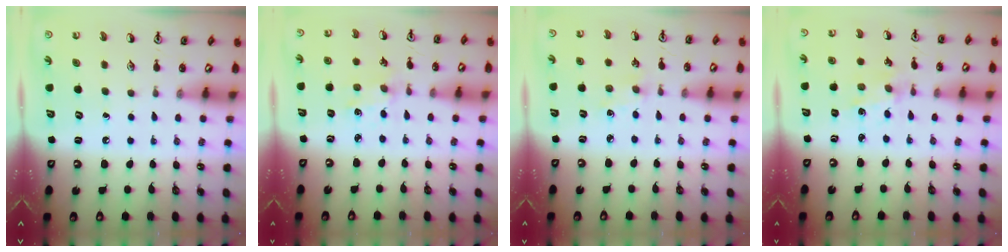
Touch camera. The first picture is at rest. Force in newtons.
{"total": 1.1, "press": 1.0, "slide": 0.2}
{"total": 2.4, "press": 2.3, "slide": 0.4}
{"total": 0.8, "press": 0.8, "slide": 0.2}